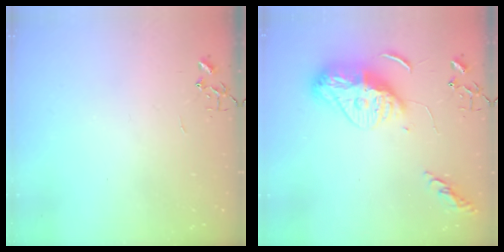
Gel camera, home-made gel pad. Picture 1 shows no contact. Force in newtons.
{"total": 15.2, "press": 15.2, "slide": 1.3}